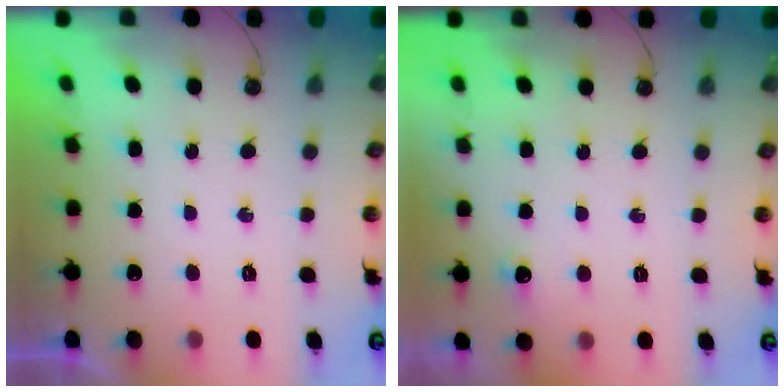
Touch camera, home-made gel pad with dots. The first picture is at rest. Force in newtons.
{"total": 4.9, "press": 4.8, "slide": 1.1}